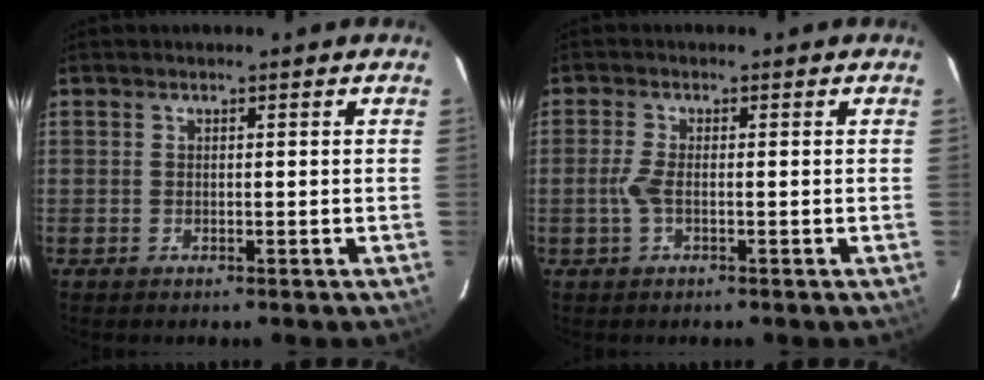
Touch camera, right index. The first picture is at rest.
{"total": 2.8, "force": [-0.6, 0.7, 2.6], "torque": [-0.062, 0.001, -0.013]}